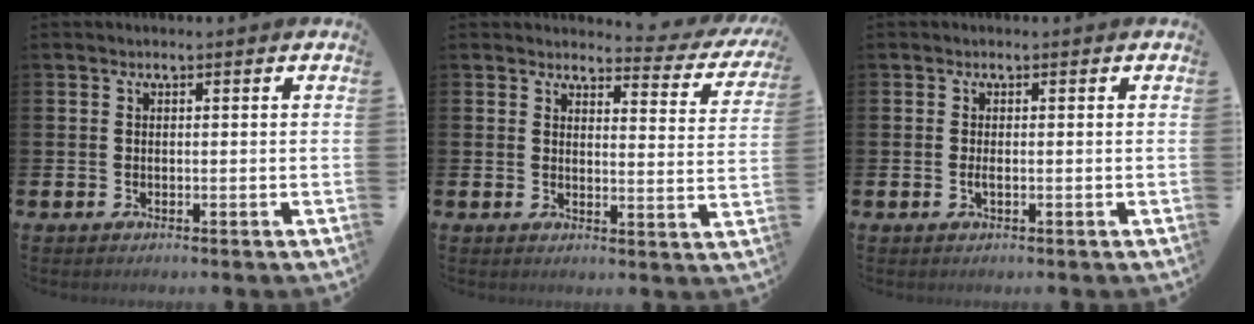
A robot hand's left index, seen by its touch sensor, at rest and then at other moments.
{"total": 3.0, "force": [2.8, 0.9, 0.6], "torque": [-0.001, -0.027, 0.039]}
{"total": 0.8, "force": [-0.2, 0.1, 0.7], "torque": [-0.021, 0.002, -0.001]}